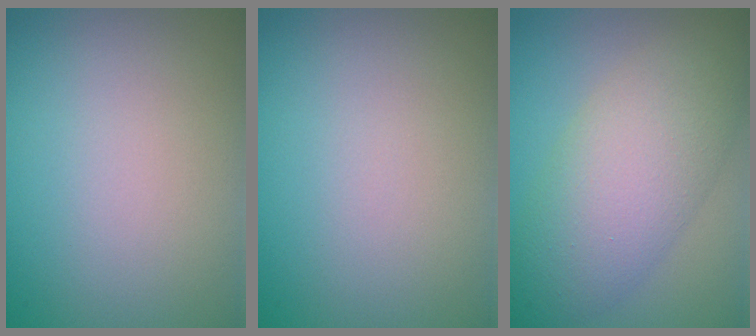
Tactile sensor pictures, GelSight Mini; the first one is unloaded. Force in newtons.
{"total": 0.0}
{"total": 7.2, "press": 7.2, "slide": 0.1}